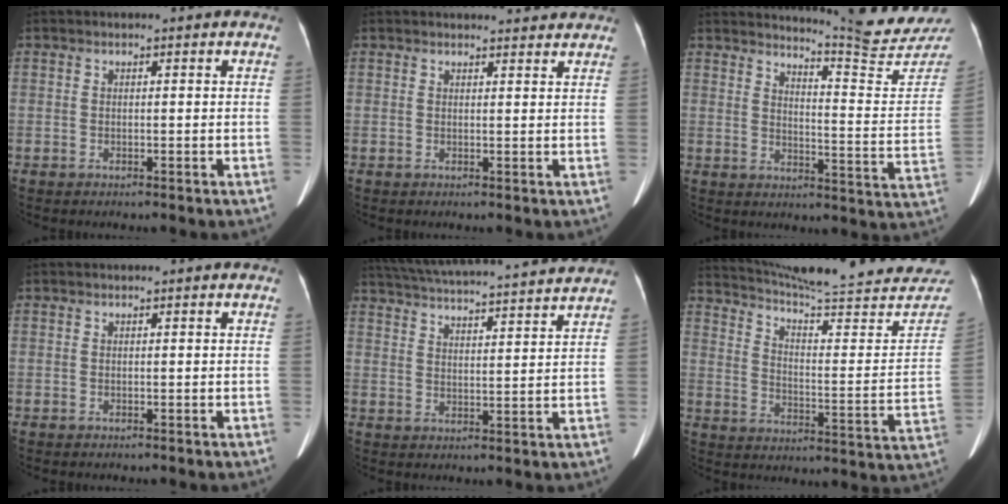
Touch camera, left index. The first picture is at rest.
{"total": 4.9, "force": [4.7, 1.0, 1.0], "torque": [-0.009, 0.009, 0.049]}
{"total": 16.4, "force": [16.1, -2.0, 1.7], "torque": [-0.024, -0.134, 0.185]}
{"total": 0.0}
{"total": 21.2, "force": [19.6, 0.6, 8.1], "torque": [-0.145, 0.019, 0.275]}
{"total": 29.7, "force": [28.0, 1.7, 9.9], "torque": [-0.154, -0.113, 0.358]}